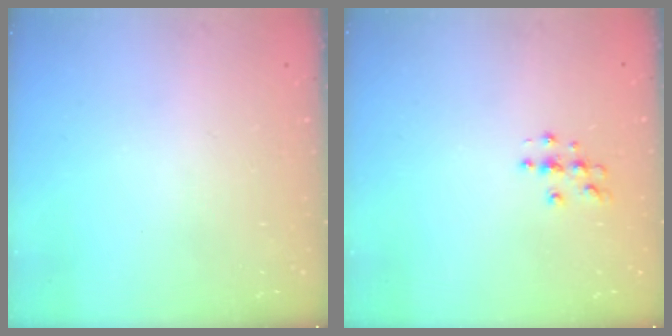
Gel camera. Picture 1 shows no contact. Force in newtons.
{"total": 4.1, "press": 4.1, "slide": 0.5}